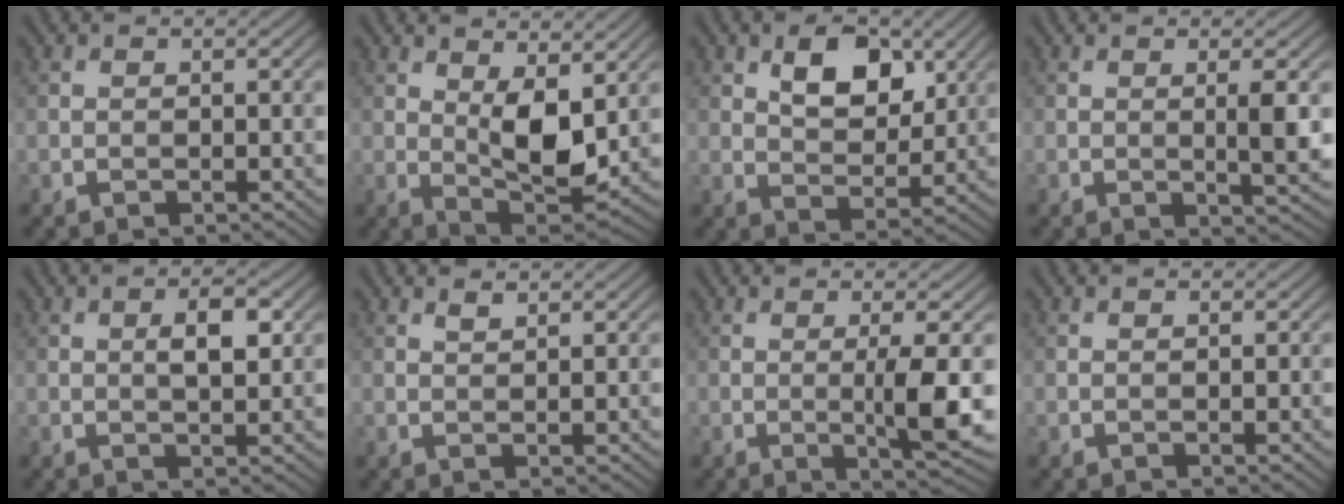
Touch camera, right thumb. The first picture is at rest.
{"total": 7.2, "force": [2.0, 3.1, 6.1], "torque": [-0.111, -0.009, 0.038]}
{"total": 7.0, "force": [3.1, 4.1, 4.8], "torque": [-0.080, -0.006, 0.050]}
{"total": 3.3, "force": [0.5, 0.4, 3.3], "torque": [-0.057, -0.001, 0.009]}
{"total": 3.3, "force": [0.7, 1.2, 3.0], "torque": [-0.052, 0.000, 0.011]}
{"total": 1.0, "force": [0.9, 0.1, 0.5], "torque": [-0.015, 0.000, 0.018]}
{"total": 5.2, "force": [-0.1, 0.4, 5.2], "torque": [-0.098, 0.000, 0.001]}
{"total": 0.0}